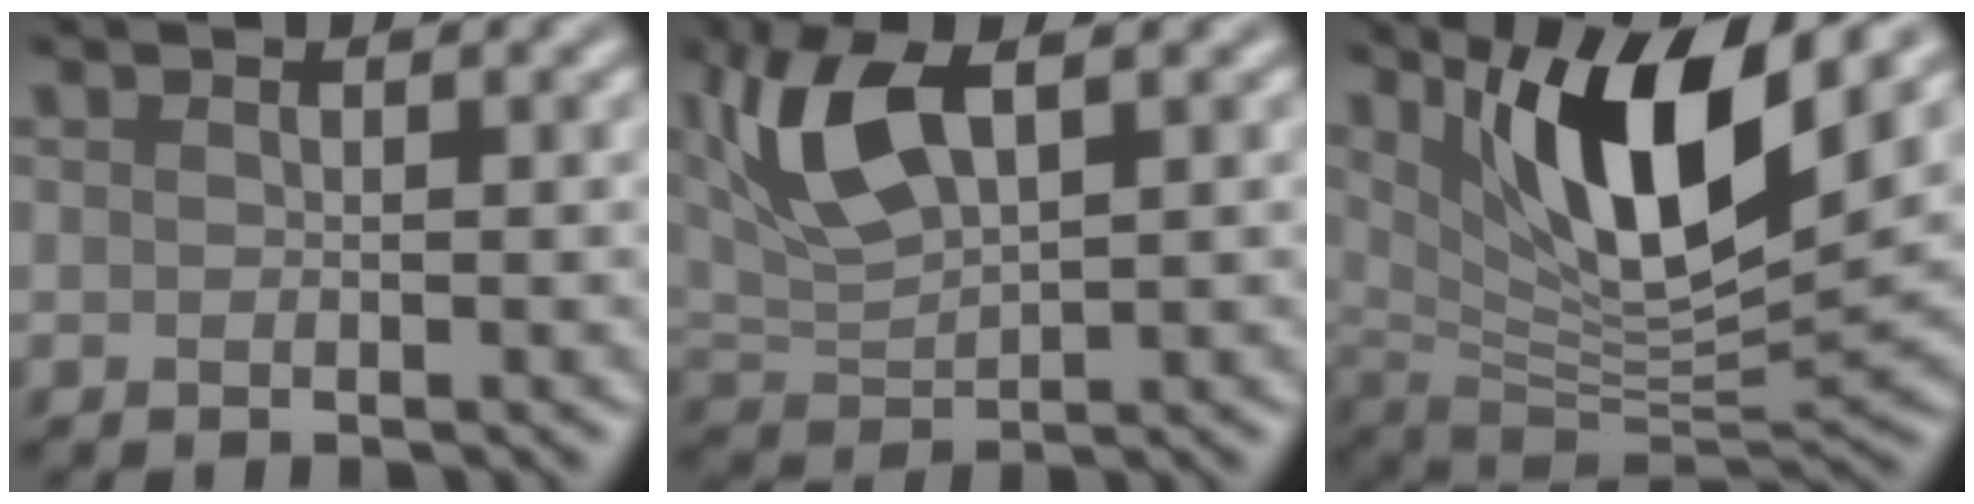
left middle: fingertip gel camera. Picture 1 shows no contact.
{"total": 6.8, "force": [3.0, 2.8, 5.4], "torque": [-0.118, 0.012, 0.056]}
{"total": 11.2, "force": [4.9, 3.3, 9.5], "torque": [-0.153, -0.015, 0.095]}